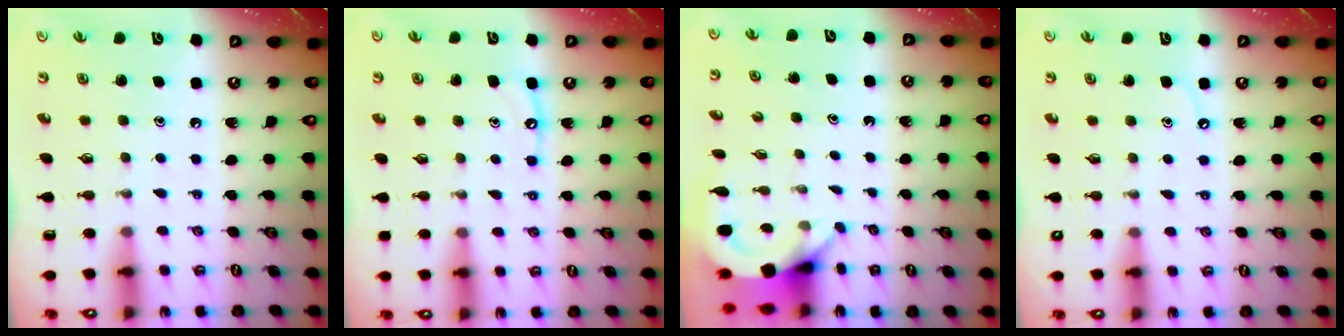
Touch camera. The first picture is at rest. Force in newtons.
{"total": 5.7, "press": 5.7, "slide": 0.5}
{"total": 3.8, "press": 3.8, "slide": 0.3}
{"total": 3.1, "press": 3.1, "slide": 0.5}